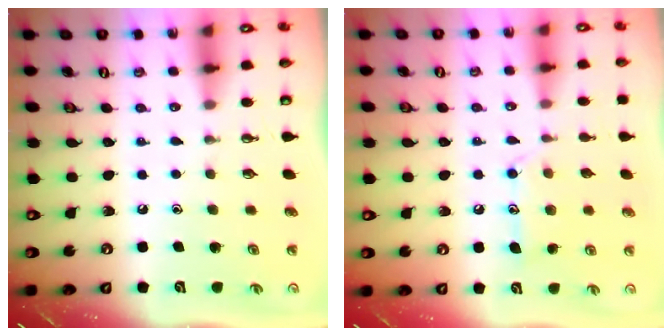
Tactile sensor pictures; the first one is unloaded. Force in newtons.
{"total": 12.1, "press": 12.1, "slide": 0.8}